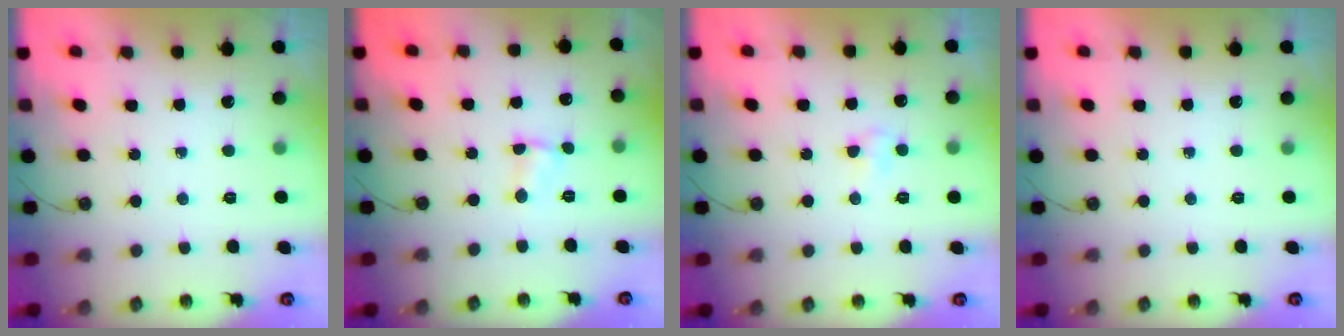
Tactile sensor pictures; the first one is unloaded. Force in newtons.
{"total": 2.3, "press": 2.3, "slide": 0.3}
{"total": 2.9, "press": 2.7, "slide": 0.9}
{"total": 0.0}